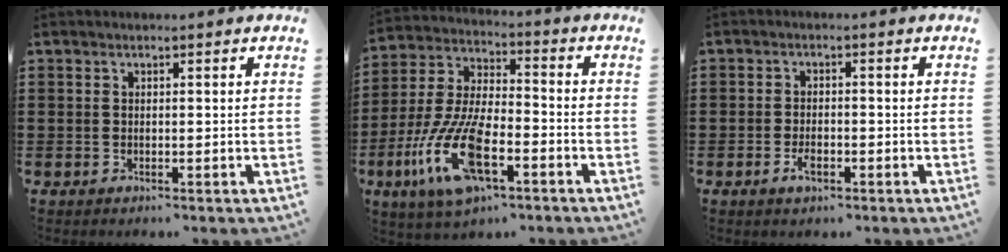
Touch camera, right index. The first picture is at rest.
{"total": 13.4, "force": [-6.3, 5.1, 10.7], "torque": [-0.253, -0.009, -0.123]}
{"total": 2.5, "force": [-1.2, 1.1, 2.0], "torque": [-0.044, -0.004, -0.023]}